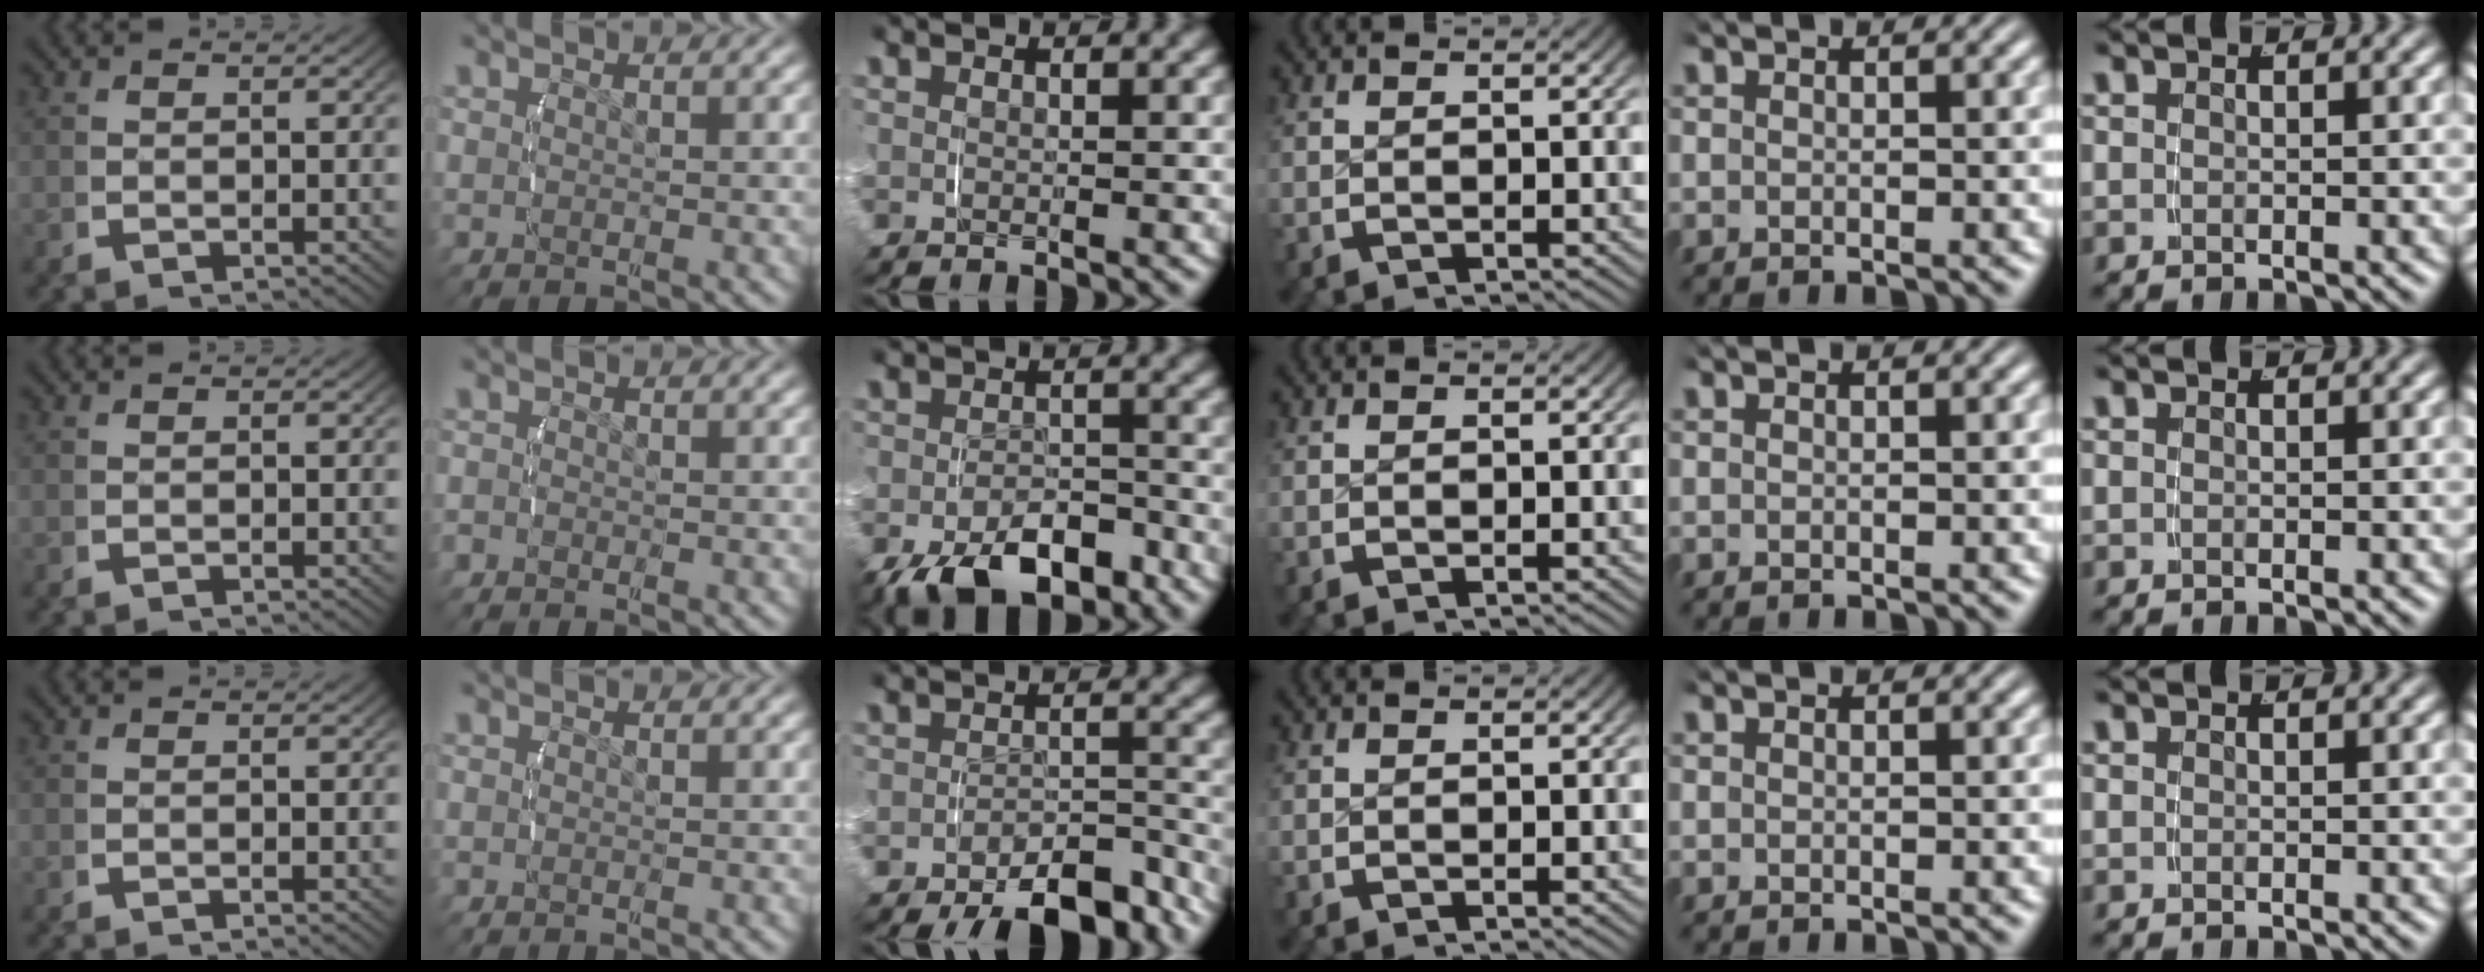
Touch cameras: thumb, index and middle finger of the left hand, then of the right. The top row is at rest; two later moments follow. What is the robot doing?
{"motion": "grasp_and_lifting", "object": "velcro strap"}